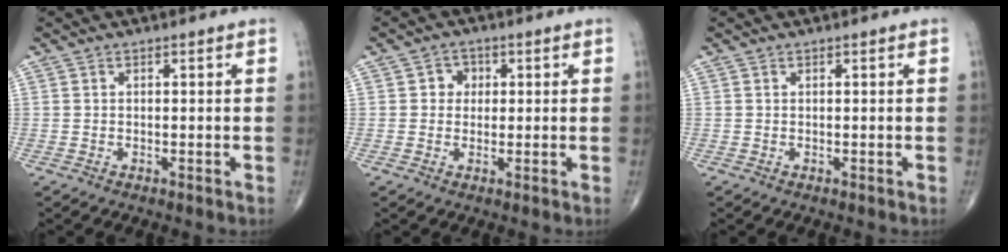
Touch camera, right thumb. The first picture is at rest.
{"total": 3.1, "force": [0.5, 2.8, 1.1], "torque": [0.006, 0.005, 0.001]}
{"total": 0.0}